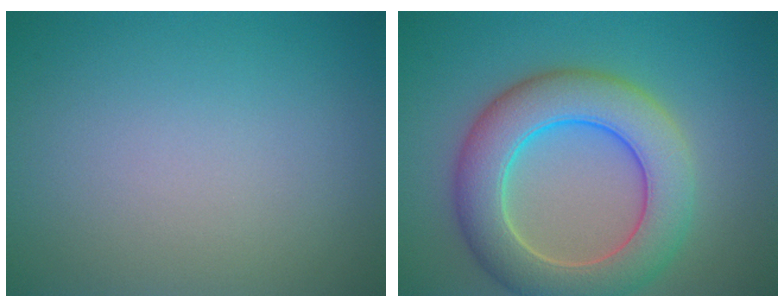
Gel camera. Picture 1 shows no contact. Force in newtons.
{"total": 8.3, "press": 8.2, "slide": 0.3}